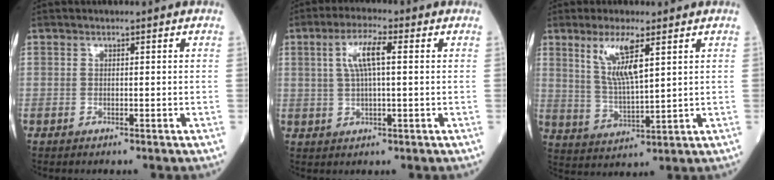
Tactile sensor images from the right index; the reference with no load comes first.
{"total": 5.9, "force": [1.5, 1.0, 5.6], "torque": [-0.115, 0.011, 0.030]}
{"total": 8.0, "force": [3.8, 1.1, 6.9], "torque": [-0.141, -0.007, 0.077]}